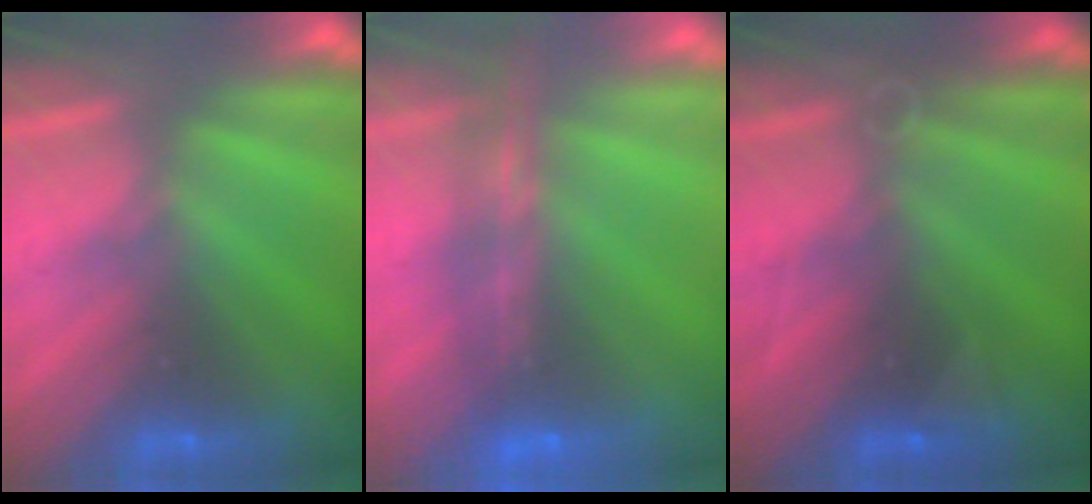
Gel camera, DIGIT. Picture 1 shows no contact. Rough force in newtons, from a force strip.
{"total": 7.4}
{"total": 2.8}